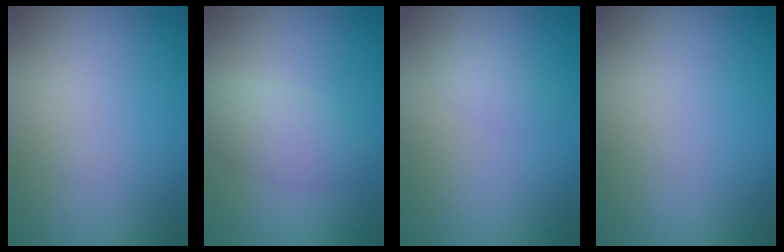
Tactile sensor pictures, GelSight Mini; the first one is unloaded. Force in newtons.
{"total": 2.9, "press": 2.9, "slide": 0.1}
{"total": 1.0, "press": 1.0, "slide": 0.1}
{"total": 0.0}